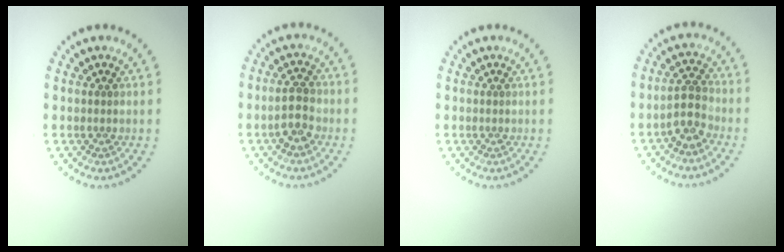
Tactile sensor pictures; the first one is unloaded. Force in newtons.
{"total": 2.7, "press": 2.7, "slide": 0.5}
{"total": 0.0}
{"total": 2.9, "press": 2.7, "slide": 1.0}